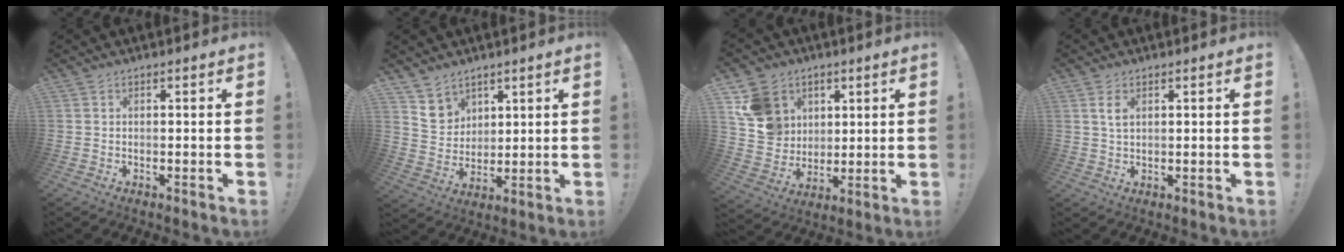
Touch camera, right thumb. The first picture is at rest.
{"total": 7.8, "force": [5.8, 5.2, 0.6], "torque": [-0.002, -0.048, 0.113]}
{"total": 12.8, "force": [5.5, 10.9, 3.8], "torque": [-0.053, -0.023, 0.116]}
{"total": 3.0, "force": [1.2, 1.4, 2.3], "torque": [-0.035, -0.003, 0.019]}